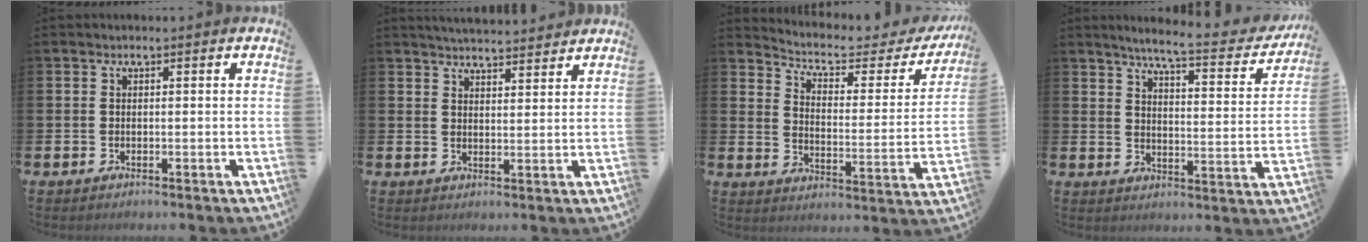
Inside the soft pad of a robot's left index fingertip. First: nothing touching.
{"total": 4.3, "force": [4.3, 0.1, 0.1], "torque": [-0.006, -0.028, 0.078]}
{"total": 5.3, "force": [4.5, 1.8, 2.1], "torque": [-0.063, -0.035, 0.068]}
{"total": 6.0, "force": [5.5, 0.4, 2.4], "torque": [-0.058, -0.044, 0.085]}